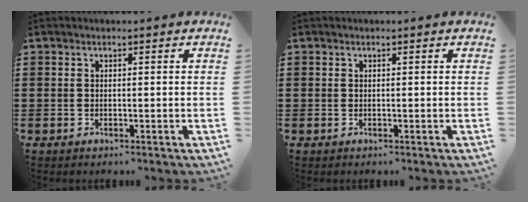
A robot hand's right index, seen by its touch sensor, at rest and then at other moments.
{"total": 0.0}